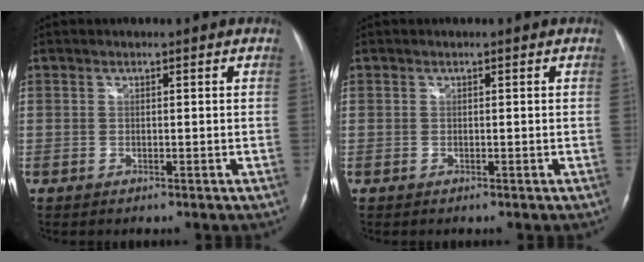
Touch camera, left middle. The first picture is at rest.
{"total": 0.0}